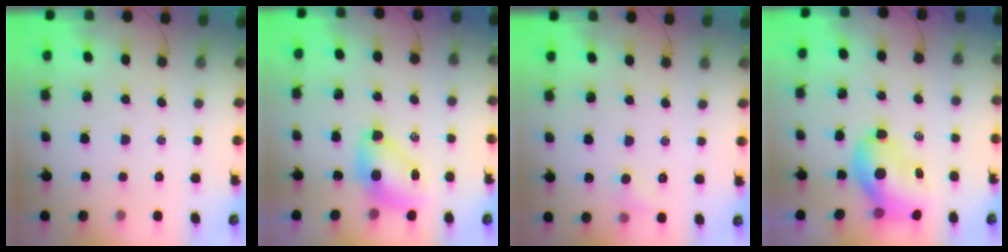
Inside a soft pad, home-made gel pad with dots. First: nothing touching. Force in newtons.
{"total": 7.2, "press": 7.1, "slide": 0.9}
{"total": 5.0, "press": 4.8, "slide": 1.6}
{"total": 9.3, "press": 9.1, "slide": 1.9}